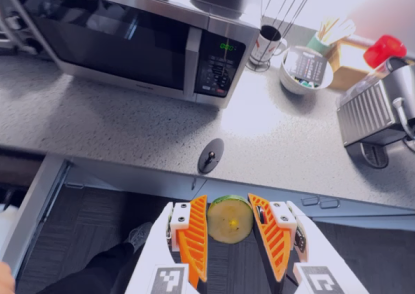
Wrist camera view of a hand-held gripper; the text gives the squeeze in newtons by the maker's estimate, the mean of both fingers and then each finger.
{"total": 9.5, "left": 9.8, "right": 9.2}